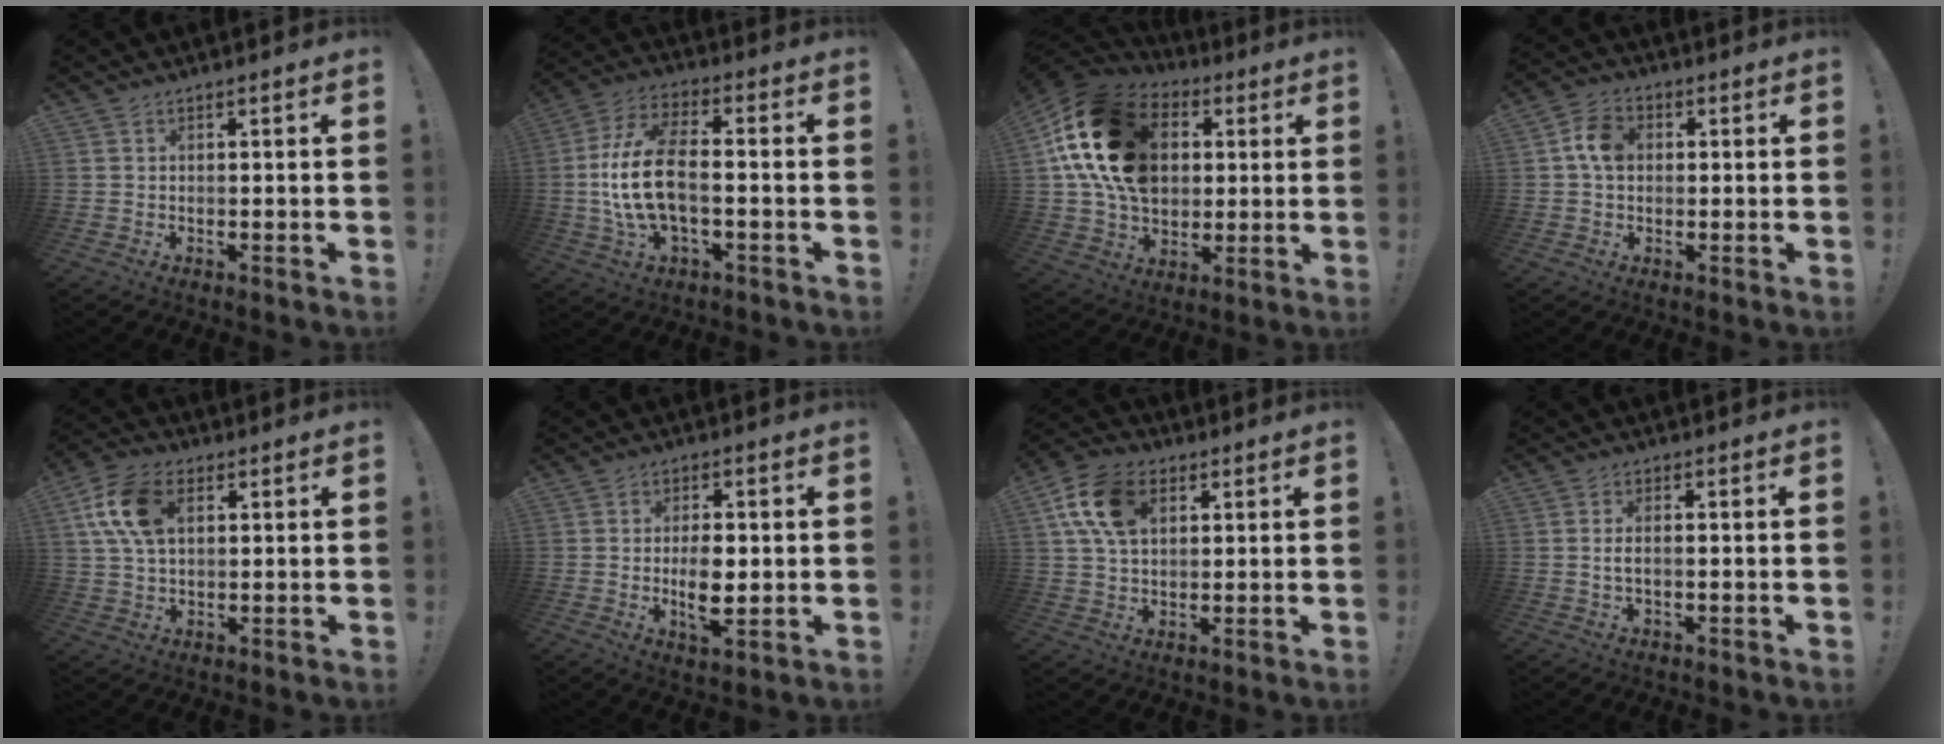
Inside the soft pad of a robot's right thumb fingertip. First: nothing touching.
{"total": 15.5, "force": [-2.0, 7.6, 13.4], "torque": [-0.264, 0.006, -0.034]}
{"total": 23.6, "force": [5.7, 17.4, 14.9], "torque": [-0.253, -0.008, 0.117]}
{"total": 7.8, "force": [0.7, 5.8, 5.3], "torque": [-0.088, 0.015, 0.015]}
{"total": 13.3, "force": [4.0, 8.4, 9.5], "torque": [-0.183, 0.008, 0.077]}
{"total": 8.1, "force": [-0.5, 3.4, 7.3], "torque": [-0.122, -0.010, -0.011]}
{"total": 13.9, "force": [4.9, 9.2, 9.1], "torque": [-0.153, 0.005, 0.096]}
{"total": 2.7, "force": [-0.3, 0.7, 2.6], "torque": [-0.047, -0.002, -0.009]}